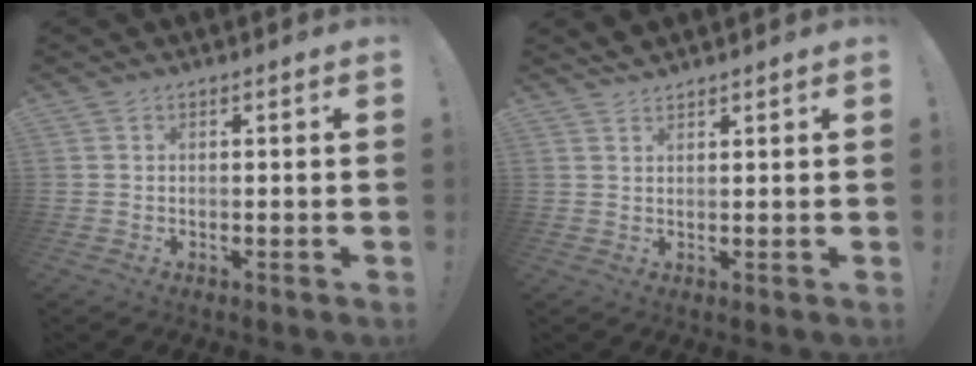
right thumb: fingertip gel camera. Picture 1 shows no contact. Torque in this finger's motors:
{"motor_torque": [0.01, -0.19, 0.17, 0.02, 0.00]}